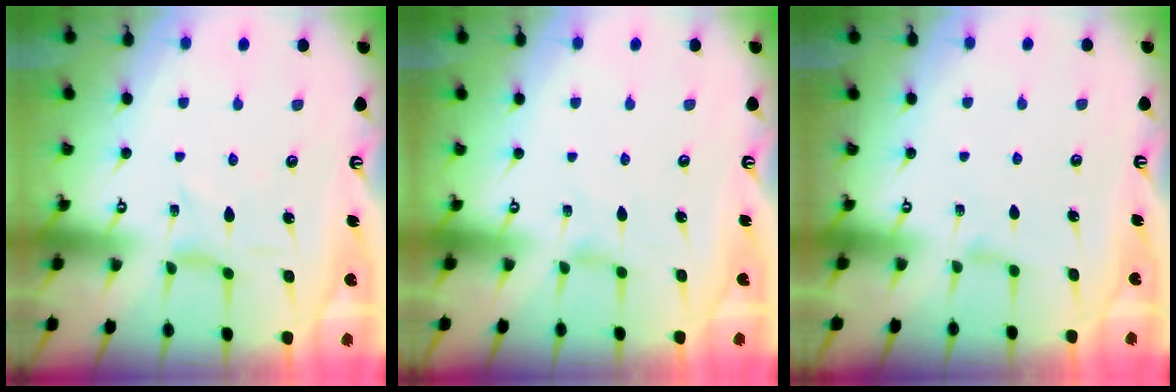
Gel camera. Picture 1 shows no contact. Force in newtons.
{"total": 1.3, "press": 1.3, "slide": 0.4}
{"total": 2.4, "press": 2.3, "slide": 0.5}